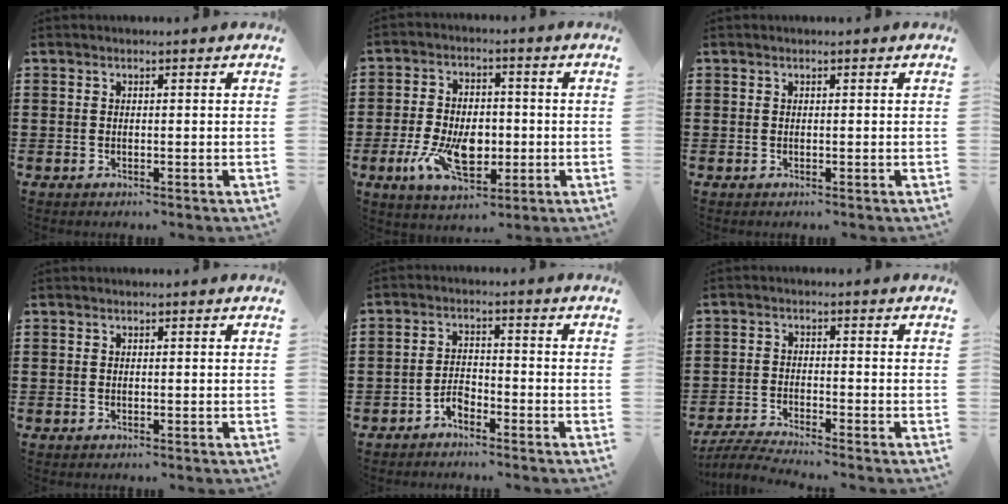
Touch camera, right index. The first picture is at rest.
{"total": 10.0, "force": [-2.4, 5.7, 7.8], "torque": [-0.172, 0.001, -0.042]}
{"total": 0.0}
{"total": 0.0}
{"total": 2.7, "force": [-2.3, 1.1, 0.9], "torque": [-0.022, 0.008, -0.048]}
{"total": 3.8, "force": [-3.7, -0.4, 0.8], "torque": [-0.028, -0.010, -0.078]}